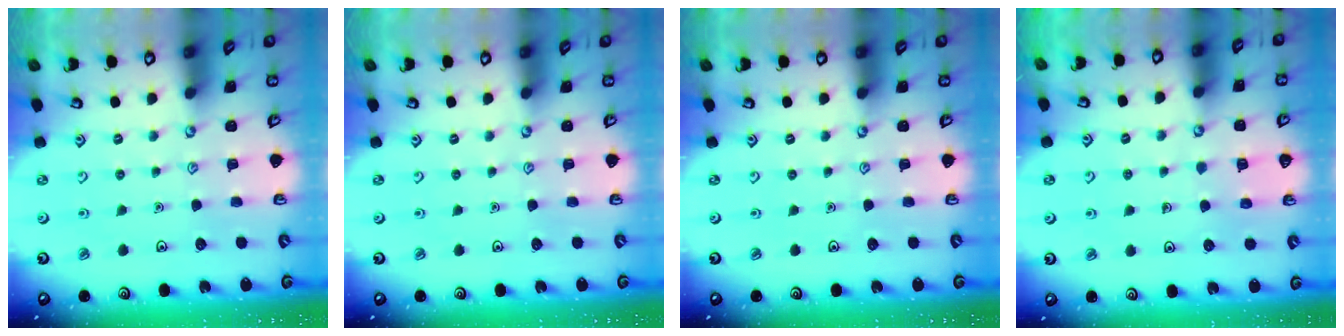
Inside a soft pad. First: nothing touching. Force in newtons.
{"total": 0.0}
{"total": 0.0}
{"total": 3.9, "press": 3.9, "slide": 0.3}